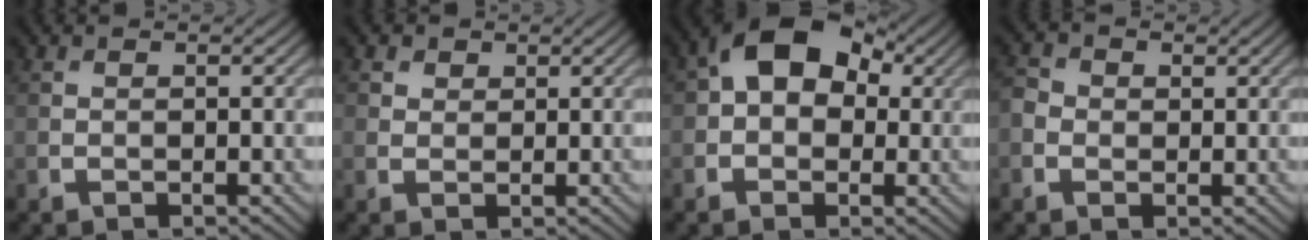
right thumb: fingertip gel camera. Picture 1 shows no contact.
{"total": 1.9, "force": [1.2, 1.5, 0.5], "torque": [-0.013, -0.005, 0.020]}
{"total": 10.1, "force": [2.2, 6.9, 7.0], "torque": [-0.117, 0.023, 0.021]}
{"total": 2.3, "force": [0.0, 2.0, 1.1], "torque": [-0.030, 0.002, -0.007]}